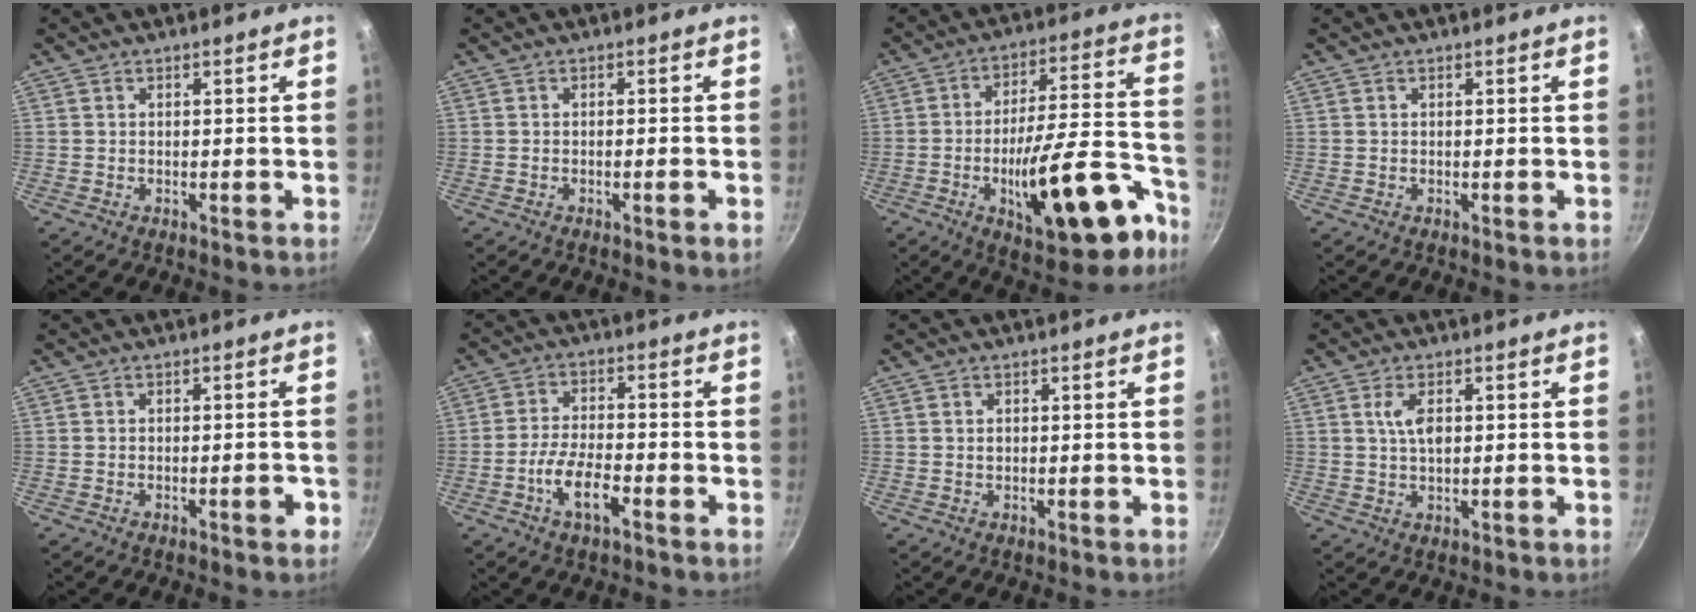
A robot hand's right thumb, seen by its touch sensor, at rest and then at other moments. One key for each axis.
{"total": 1.7, "fx": -0.7, "fy": 0.0, "fz": 1.5, "tx": -0.030, "ty": 0.001, "tz": -0.013}
{"total": 21.8, "fx": -9.6, "fy": 8.2, "fz": 17.8, "tx": -0.226, "ty": 0.060, "tz": -0.132}
{"total": 0.0}
{"total": 2.8, "fx": -1.4, "fy": 0.8, "fz": 2.3, "tx": -0.021, "ty": 0.013, "tz": -0.018}
{"total": 7.7, "fx": -3.6, "fy": 2.8, "fz": 6.2, "tx": -0.118, "ty": 0.023, "tz": -0.073}
{"total": 0.9, "fx": 0.1, "fy": 0.7, "fz": 0.6, "tx": -0.010, "ty": 0.003, "tz": 0.002}
{"total": 4.4, "fx": 0.8, "fy": 2.2, "fz": 3.8, "tx": -0.068, "ty": 0.002, "tz": 0.014}